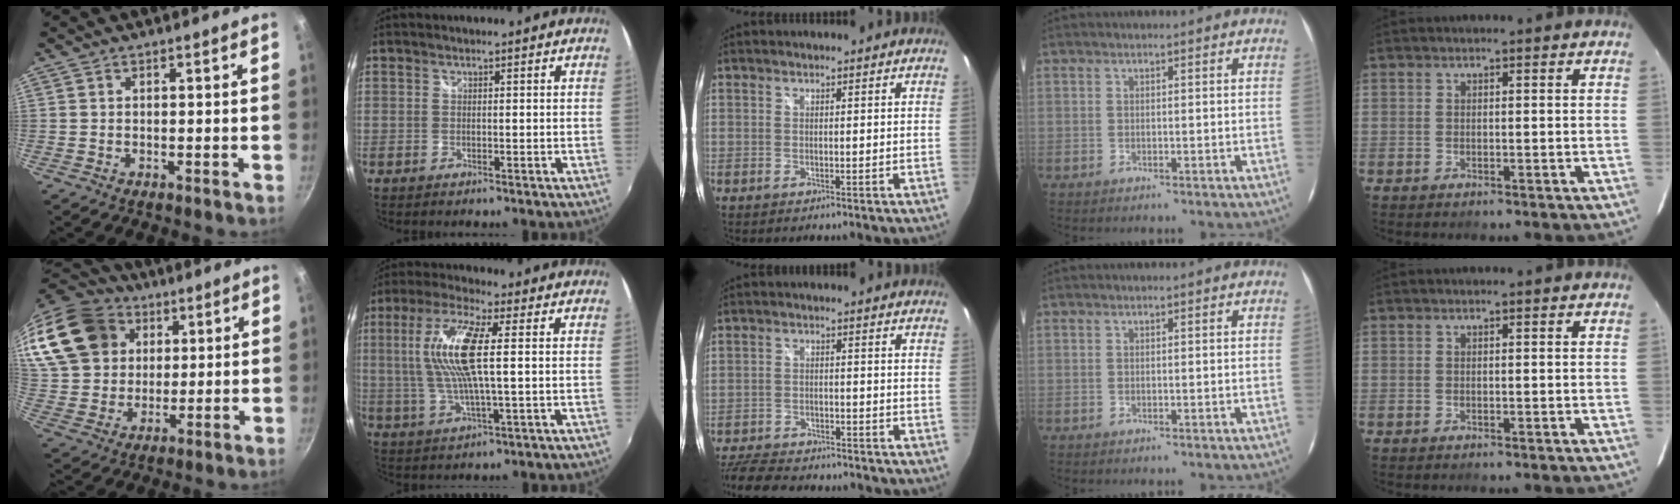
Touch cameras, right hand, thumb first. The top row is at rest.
{"thumb": {"total": 24.7, "force": [10.2, 19.1, 11.9], "torque": [-0.257, 0.020, 0.200]}, "index": {"total": 12.9, "force": [1.7, 2.4, 12.6], "torque": [-0.244, 0.006, 0.033]}, "middle": {"total": 13.0, "force": [-11.2, 4.1, 5.1], "torque": [-0.131, -0.016, -0.181]}}